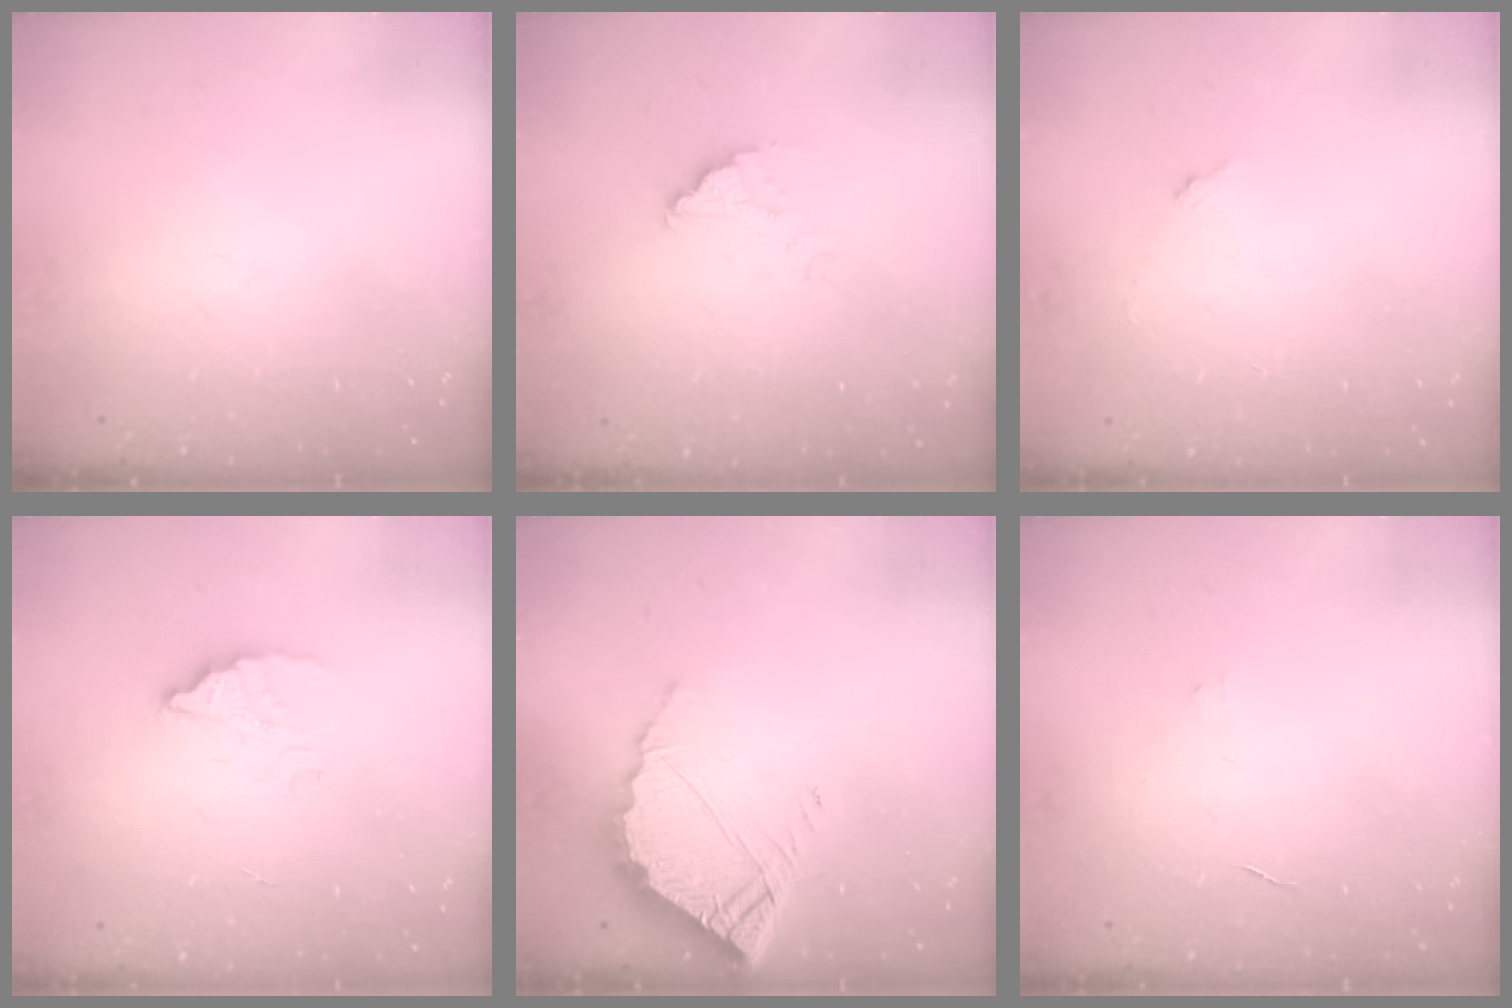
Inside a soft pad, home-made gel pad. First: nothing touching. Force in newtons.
{"total": 2.2, "press": 2.2, "slide": 0.0}
{"total": 3.6, "press": 3.6, "slide": 0.3}
{"total": 2.9, "press": 2.9, "slide": 0.2}
{"total": 8.0, "press": 7.9, "slide": 0.5}
{"total": 2.9, "press": 2.9, "slide": 0.2}